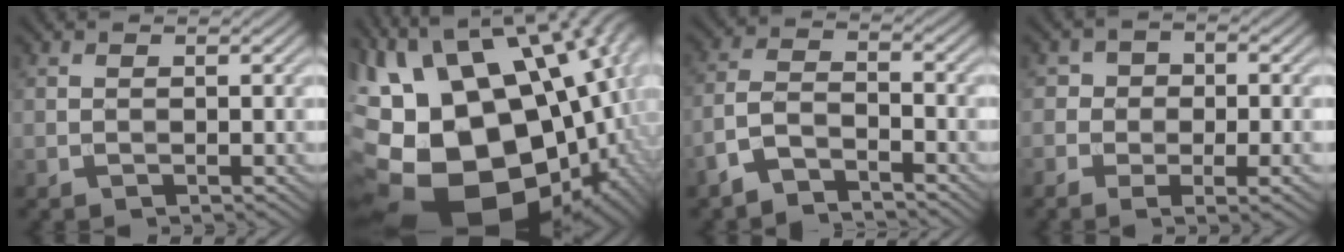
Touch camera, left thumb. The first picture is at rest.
{"total": 22.9, "force": [0.7, 13.5, 18.5], "torque": [-0.350, 0.011, 0.040]}
{"total": 5.1, "force": [-4.1, 1.6, 2.6], "torque": [-0.054, 0.001, -0.093]}
{"total": 7.4, "force": [-2.5, 4.9, 4.9], "torque": [-0.063, -0.010, -0.034]}